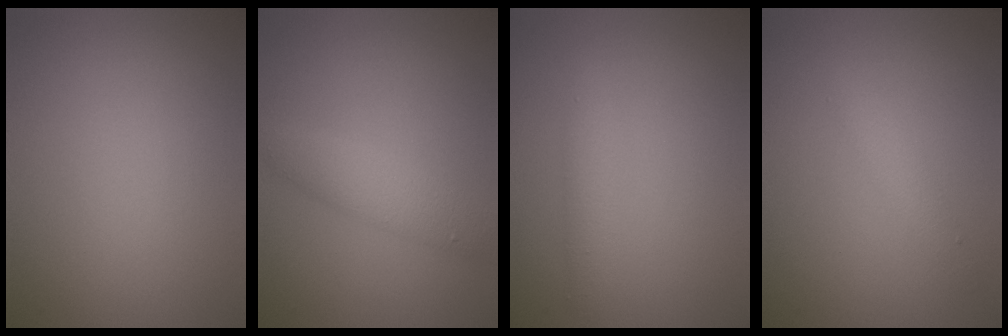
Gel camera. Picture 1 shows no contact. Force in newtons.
{"total": 2.8, "press": 2.8, "slide": 0.1}
{"total": 1.5, "press": 1.4, "slide": 0.1}
{"total": 1.3, "press": 1.3, "slide": 0.0}